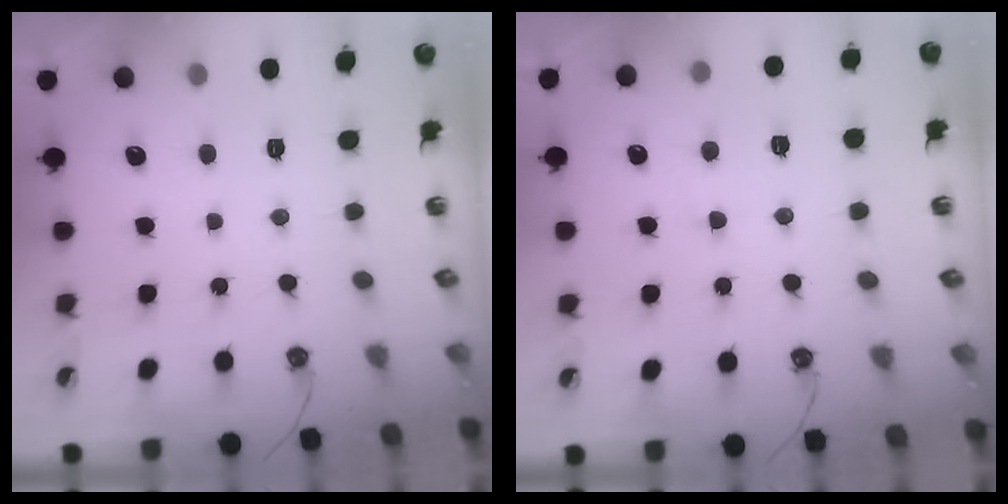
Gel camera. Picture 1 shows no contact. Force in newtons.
{"total": 2.3, "press": 2.2, "slide": 0.6}